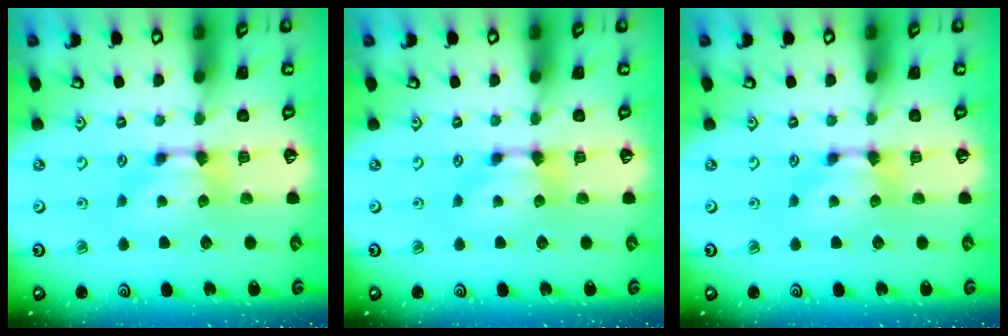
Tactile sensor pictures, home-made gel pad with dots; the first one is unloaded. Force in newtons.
{"total": 0.0}
{"total": 0.0}